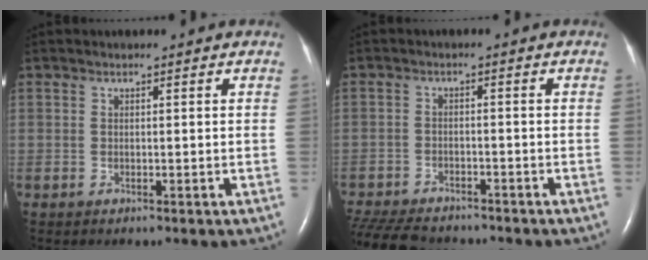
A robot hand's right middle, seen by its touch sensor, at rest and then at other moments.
{"total": 12.1, "force": [-10.5, 3.7, 4.8], "torque": [-0.110, -0.016, -0.158]}